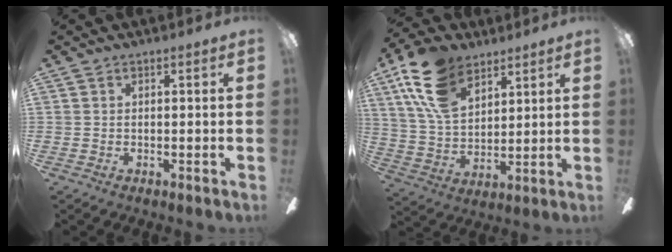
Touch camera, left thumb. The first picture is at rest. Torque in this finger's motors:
{"motor_torque": [0.23, 0.76, 1.62, -1.15, 0.42]}